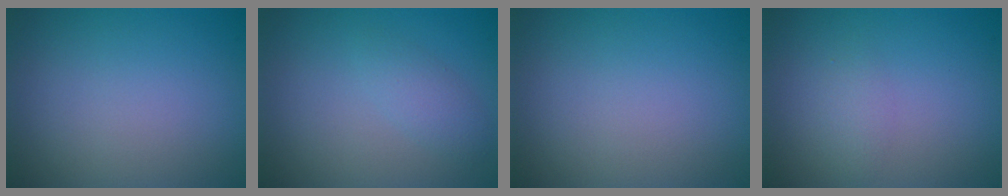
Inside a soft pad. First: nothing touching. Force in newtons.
{"total": 1.6, "press": 1.6, "slide": 0.0}
{"total": 0.0}
{"total": 1.3, "press": 1.3, "slide": 0.0}